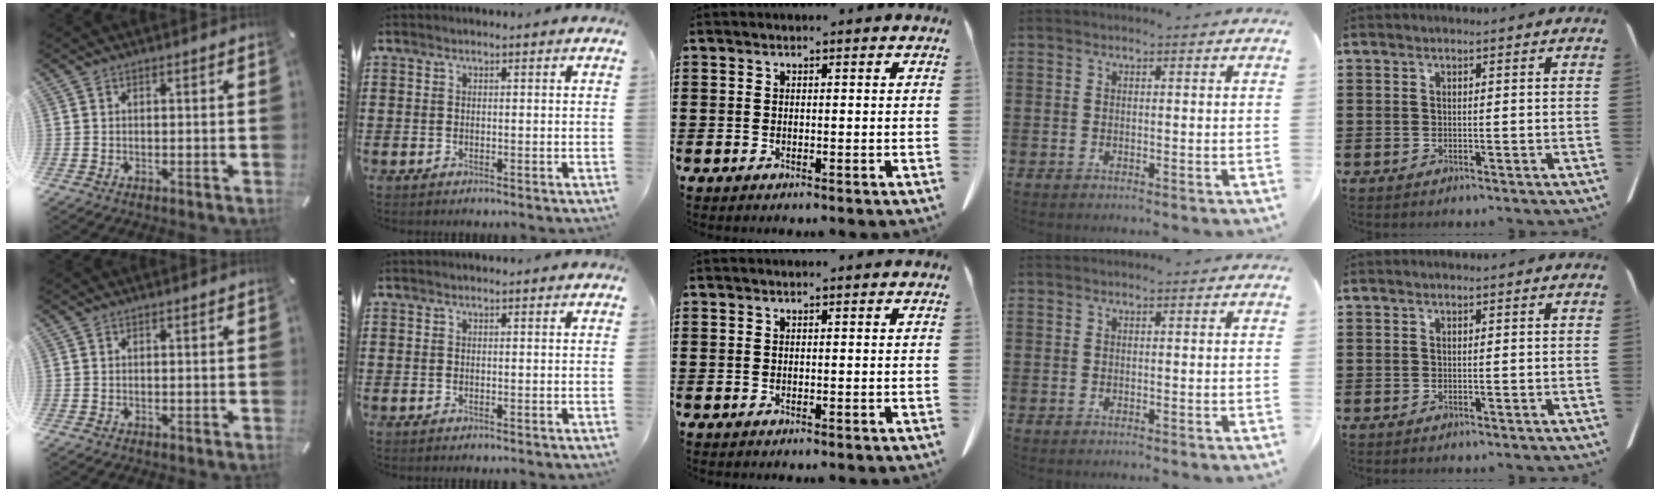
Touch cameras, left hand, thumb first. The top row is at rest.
{}